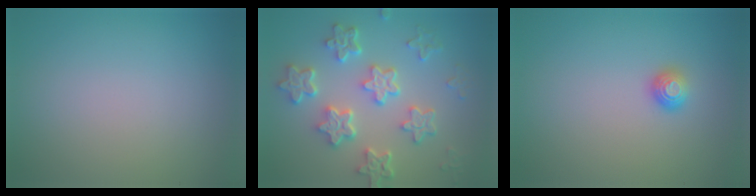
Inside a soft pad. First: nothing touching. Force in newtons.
{"total": 6.4, "press": 4.9, "slide": 4.2}
{"total": 1.3, "press": 1.0, "slide": 0.8}